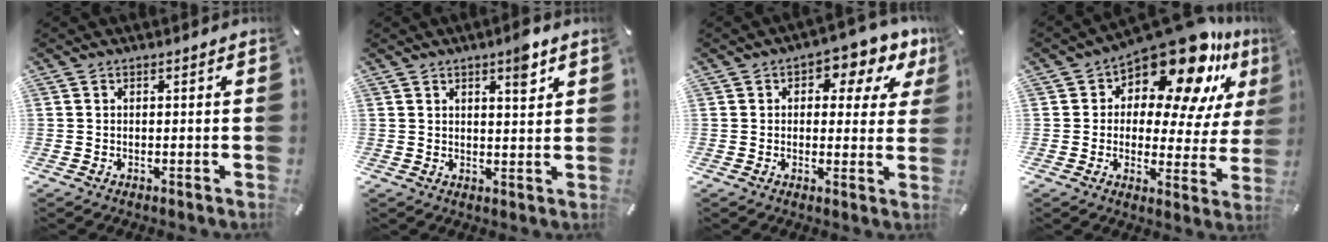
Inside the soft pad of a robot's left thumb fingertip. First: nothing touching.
{"total": 5.0, "force": [3.2, 1.4, 3.6], "torque": [-0.037, -0.019, 0.046]}
{"total": 6.7, "force": [2.6, 4.4, 4.3], "torque": [-0.048, -0.013, 0.036]}
{"total": 17.8, "force": [12.4, 7.6, 10.2], "torque": [-0.154, -0.098, 0.206]}